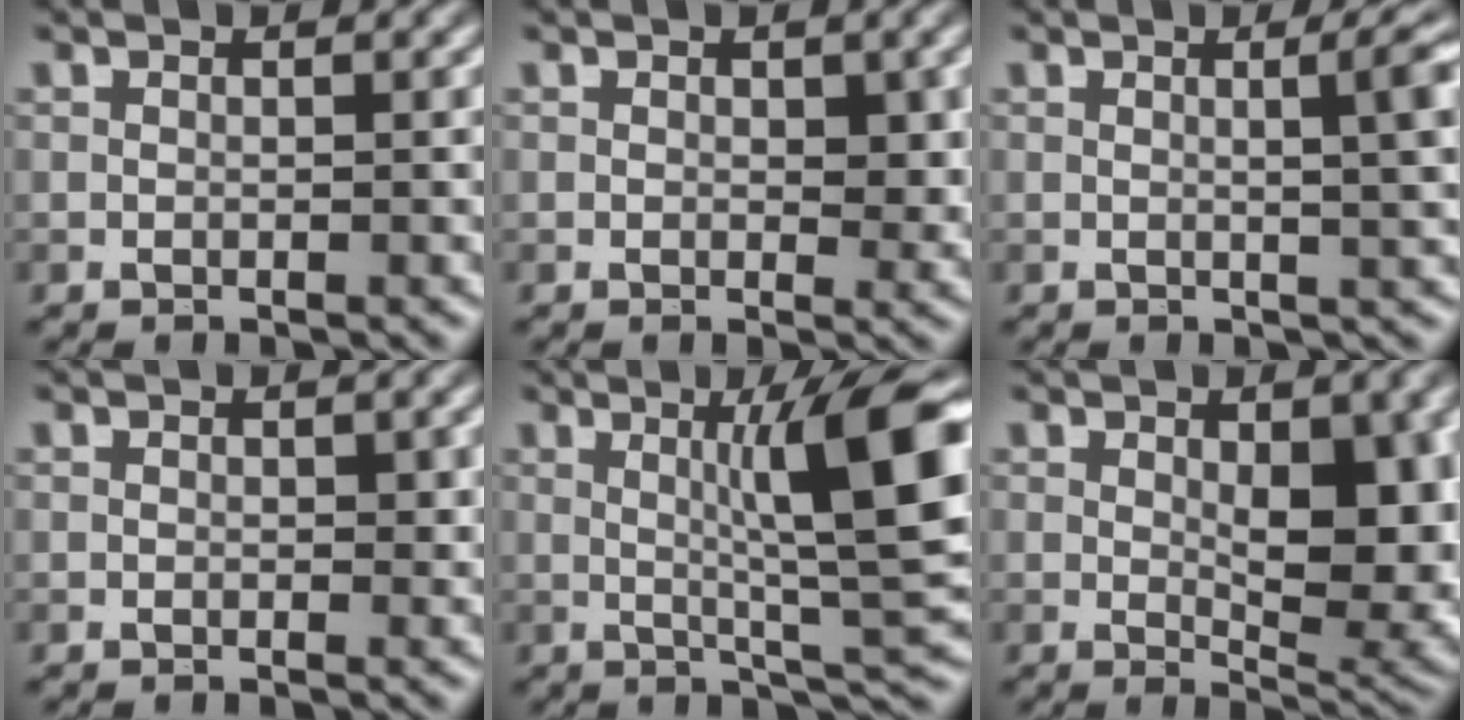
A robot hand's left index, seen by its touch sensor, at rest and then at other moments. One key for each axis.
{"total": 1.9, "fx": 0.4, "fy": 1.1, "fz": 1.5, "tx": -0.016, "ty": -0.005, "tz": 0.008}
{"total": 4.6, "fx": 0.7, "fy": 1.2, "fz": 4.4, "tx": -0.048, "ty": 0.014, "tz": 0.007}
{"total": 0.7, "fx": 0.2, "fy": 0.5, "fz": 0.5, "tx": -0.003, "ty": -0.003, "tz": 0.001}
{"total": 9.4, "fx": 1.6, "fy": 1.2, "fz": 9.2, "tx": -0.122, "ty": 0.001, "tz": 0.030}
{"total": 8.7, "fx": 0.4, "fy": 4.2, "fz": 7.6, "tx": -0.111, "ty": -0.012, "tz": 0.021}